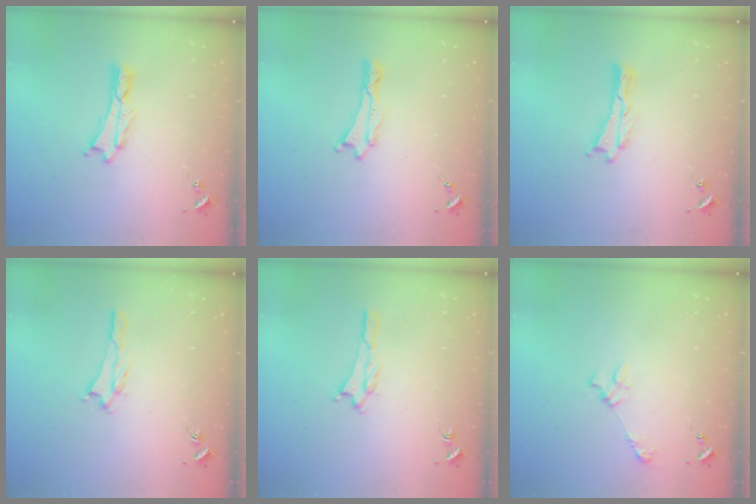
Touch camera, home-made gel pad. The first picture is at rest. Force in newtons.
{"total": 0.0}
{"total": 0.0}
{"total": 1.4, "press": 1.4, "slide": 0.3}
{"total": 1.4, "press": 1.4, "slide": 0.3}
{"total": 2.4, "press": 2.4, "slide": 0.3}